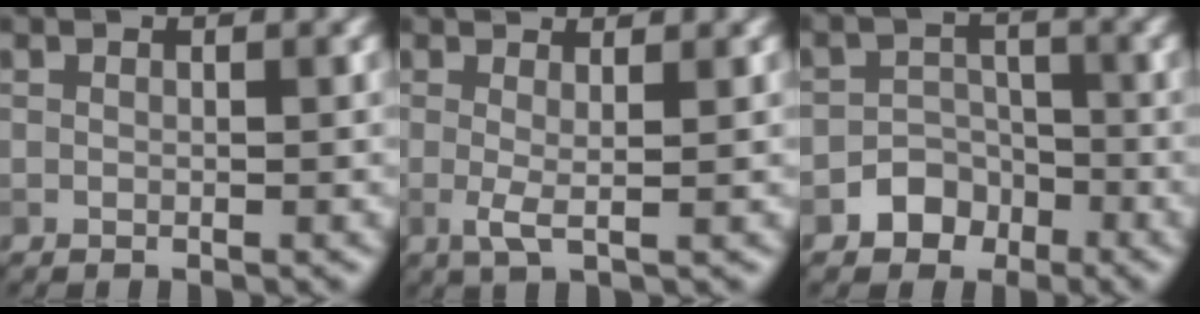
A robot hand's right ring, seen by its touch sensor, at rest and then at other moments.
{"total": 2.2, "force": [0.4, 0.5, 2.2], "torque": [-0.037, -0.001, 0.003]}
{"total": 3.5, "force": [-2.0, 2.8, 0.7], "torque": [0.025, 0.010, -0.044]}